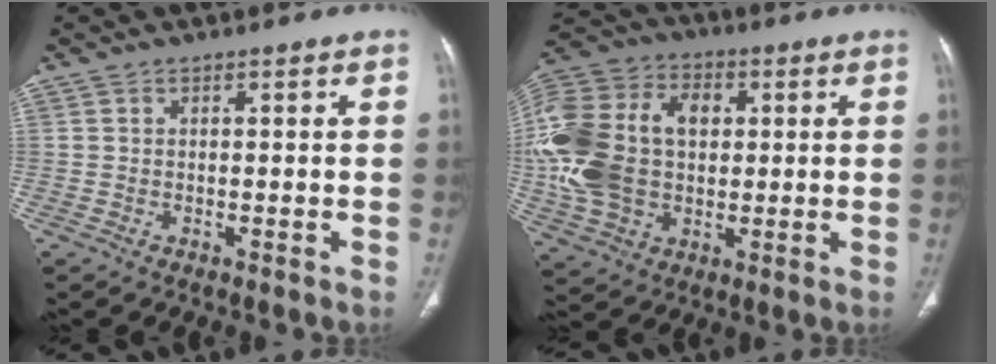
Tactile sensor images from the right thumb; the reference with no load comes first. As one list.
[{"total": 22.9, "force": [1.7, 16.0, 16.2], "torque": [-0.343, 0.018, 0.039]}]